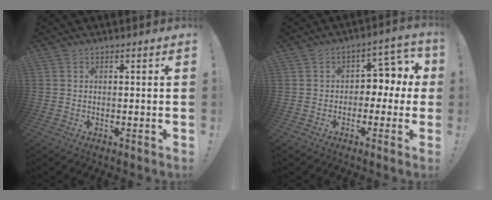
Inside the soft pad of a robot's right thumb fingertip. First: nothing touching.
{"total": 6.2, "force": [0.4, 4.7, 4.0], "torque": [-0.051, -0.006, 0.007]}